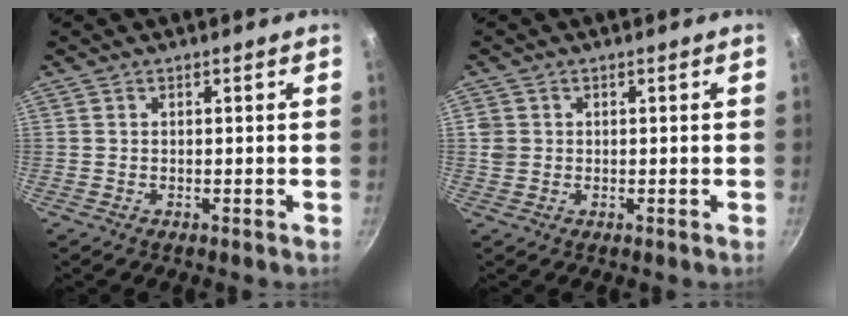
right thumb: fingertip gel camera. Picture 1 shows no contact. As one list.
[{"total": 2.5, "force": [0.3, 2.2, 1.0], "torque": [-0.013, 0.000, 0.009]}]